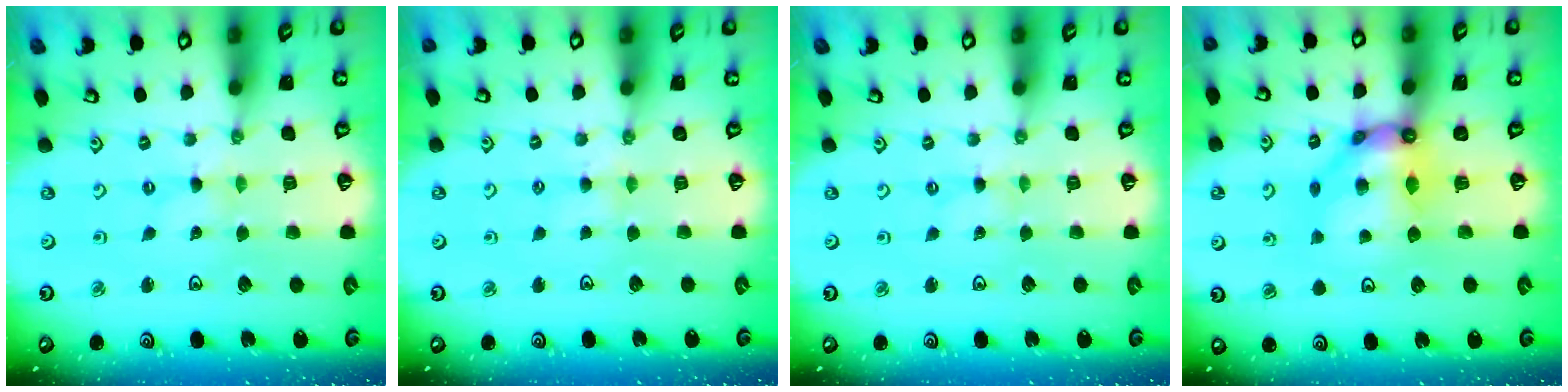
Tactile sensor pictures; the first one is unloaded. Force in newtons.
{"total": 3.0, "press": 2.9, "slide": 0.5}
{"total": 0.6, "press": 0.6, "slide": 0.2}
{"total": 10.1, "press": 10.1, "slide": 1.2}